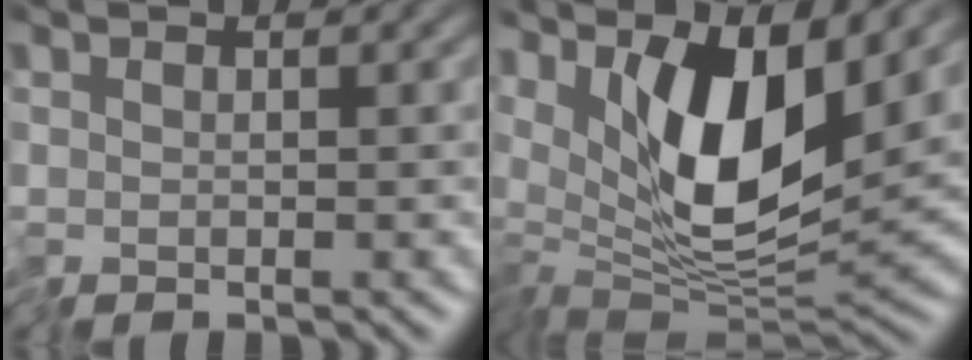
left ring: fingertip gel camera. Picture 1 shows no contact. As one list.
[{"total": 10.7, "force": [2.5, 4.6, 9.3], "torque": [-0.164, -0.013, 0.041]}]